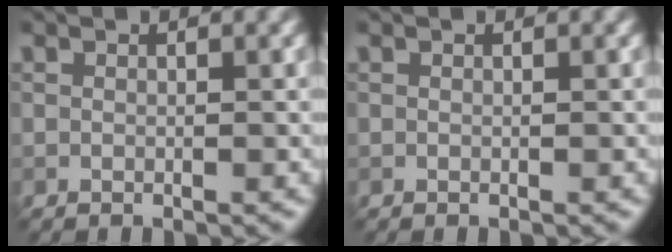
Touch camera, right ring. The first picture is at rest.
{"total": 0.0}